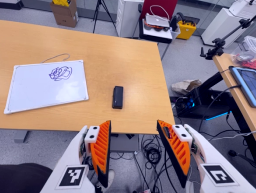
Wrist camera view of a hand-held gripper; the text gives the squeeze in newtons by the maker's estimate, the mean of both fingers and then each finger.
{"total": 0.0}